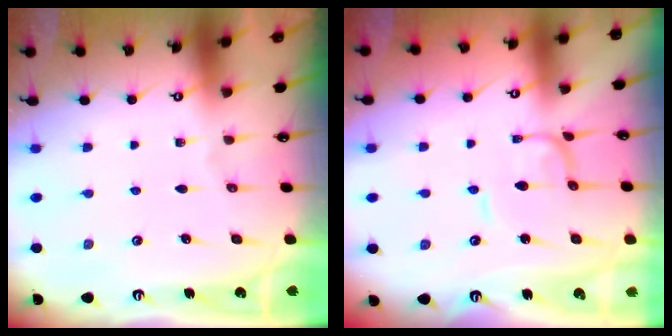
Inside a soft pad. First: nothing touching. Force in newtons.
{"total": 1.2, "press": 1.2, "slide": 0.3}